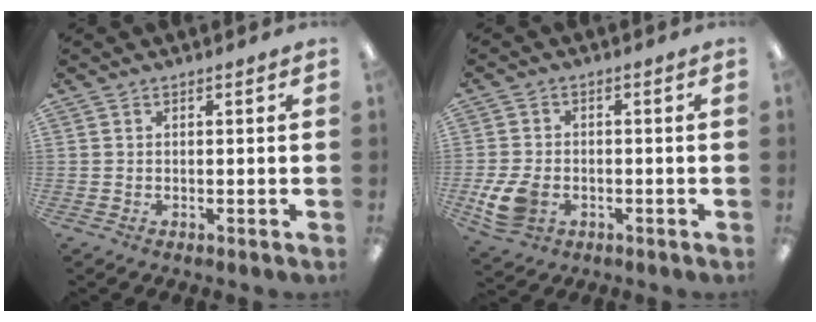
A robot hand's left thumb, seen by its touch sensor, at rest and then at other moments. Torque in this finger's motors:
{"motor_torque": [-0.15, 0.25, 0.04, -0.05, 0.02]}